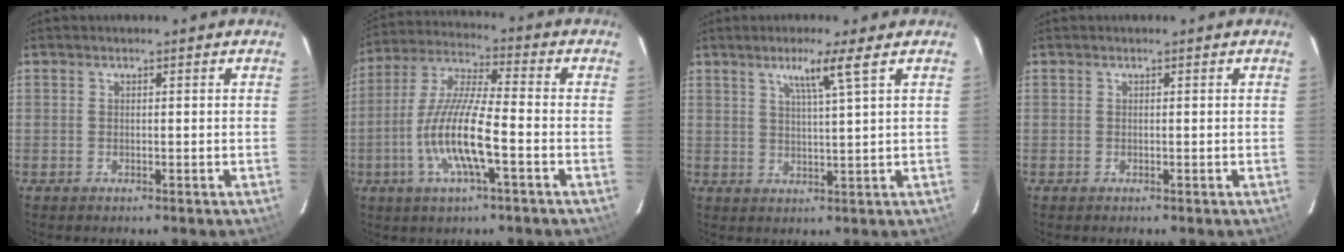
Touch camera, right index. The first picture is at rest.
{"total": 13.1, "force": [-4.2, 2.0, 12.2], "torque": [-0.252, -0.006, -0.085]}
{"total": 5.0, "force": [2.9, -1.0, 3.9], "torque": [-0.071, -0.004, 0.051]}
{"total": 0.0}